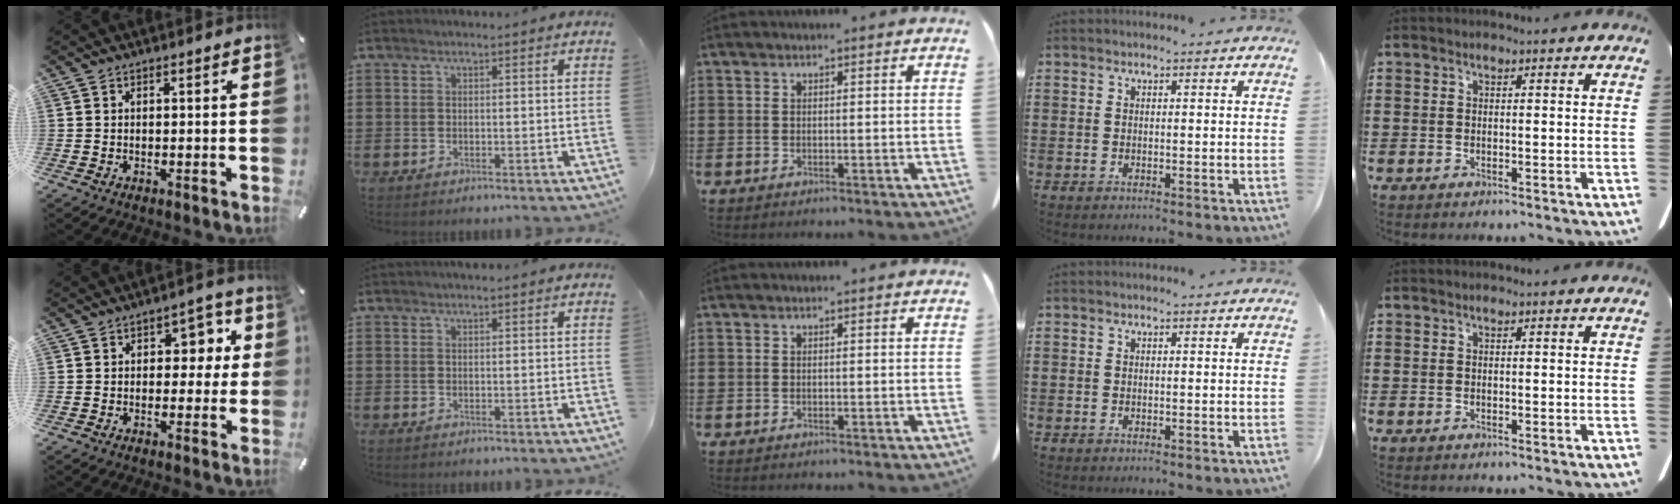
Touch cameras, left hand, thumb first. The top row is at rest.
{"thumb": {"total": 6.6, "force": [1.0, 4.9, 4.3], "torque": [-0.036, -0.002, 0.005]}, "index": {"total": 0.9, "force": [0.8, 0.0, 0.5], "torque": [-0.011, 0.001, 0.015]}}